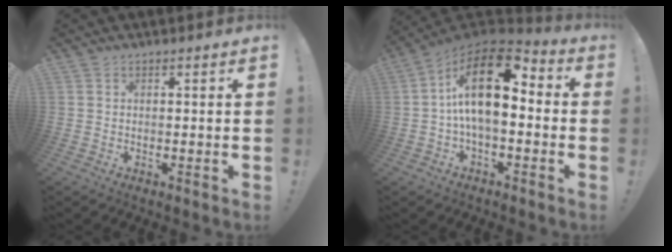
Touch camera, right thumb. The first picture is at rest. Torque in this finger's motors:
{"motor_torque": [1.98, 3.03, 1.22, -0.85, 0.54]}